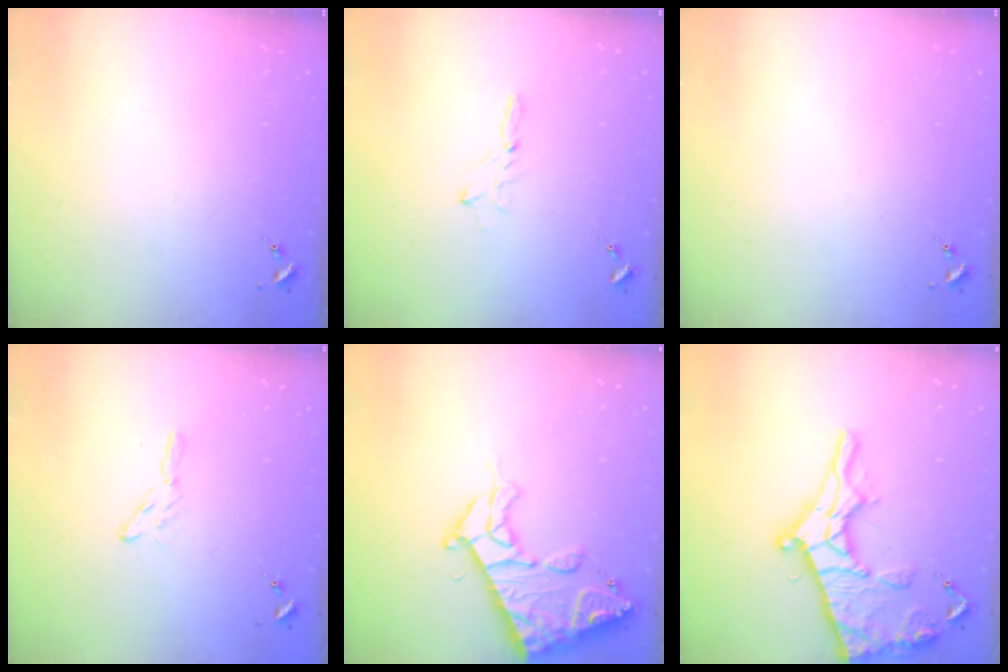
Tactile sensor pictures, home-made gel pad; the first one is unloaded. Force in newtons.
{"total": 2.3, "press": 2.3, "slide": 0.2}
{"total": 0.0}
{"total": 2.9, "press": 2.9, "slide": 0.3}
{"total": 15.7, "press": 15.6, "slide": 1.7}
{"total": 21.2, "press": 21.2, "slide": 1.8}